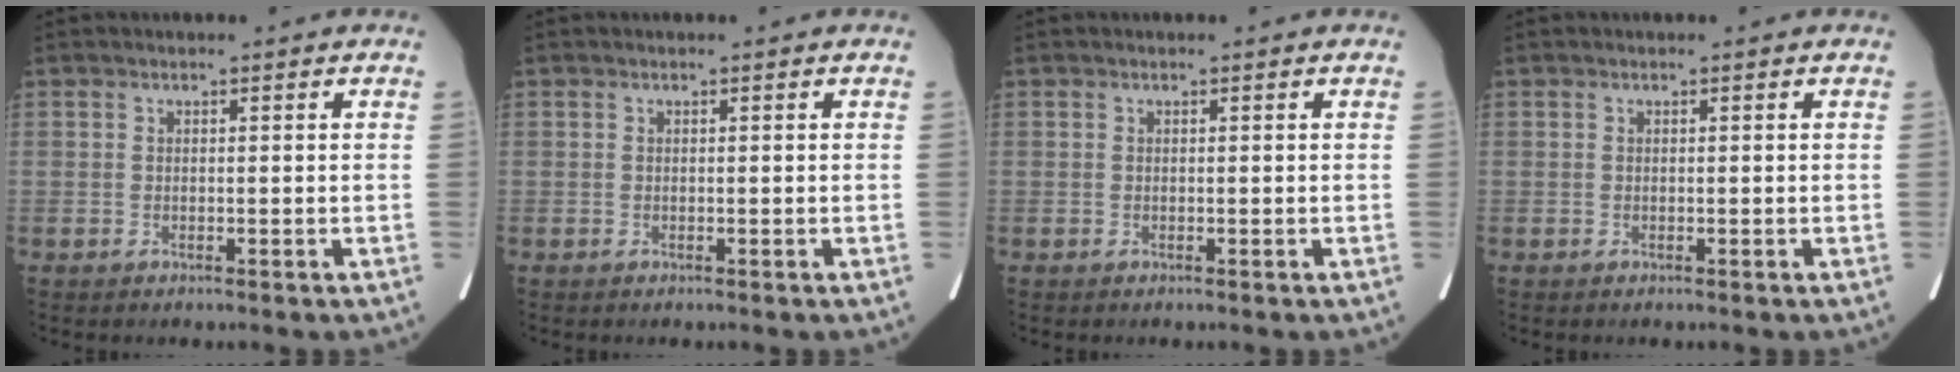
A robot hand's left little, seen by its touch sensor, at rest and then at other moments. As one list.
[{"total": 0.0}, {"total": 0.0}, {"total": 0.0}]